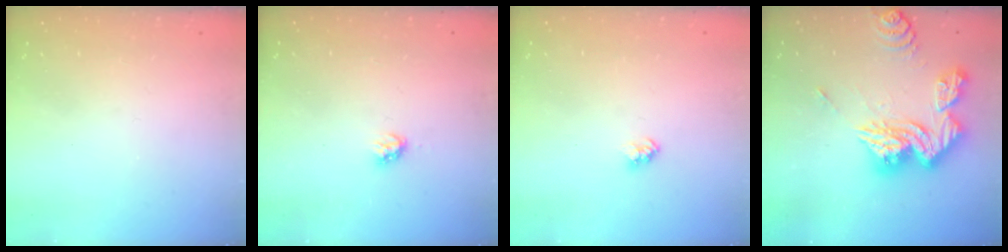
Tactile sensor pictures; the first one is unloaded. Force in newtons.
{"total": 2.8, "press": 2.8, "slide": 0.2}
{"total": 2.4, "press": 2.4, "slide": 0.2}
{"total": 18.2, "press": 18.1, "slide": 1.9}